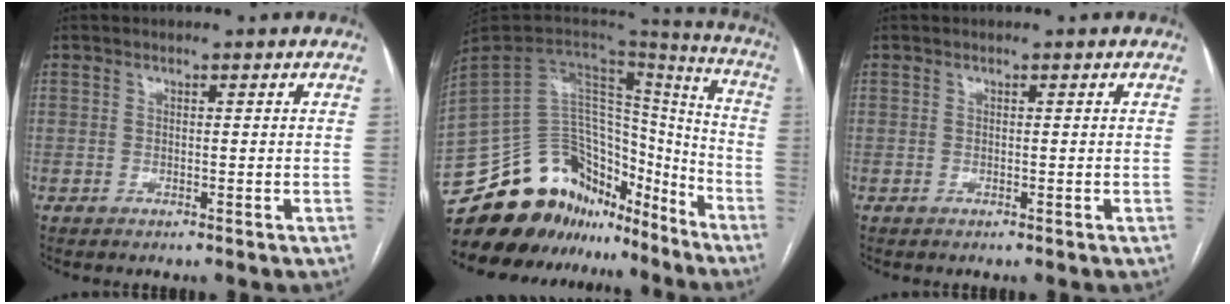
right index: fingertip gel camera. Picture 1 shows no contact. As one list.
[{"total": 24.8, "force": [-20.1, 11.9, 8.5], "torque": [-0.183, 0.057, -0.314]}, {"total": 0.0}]